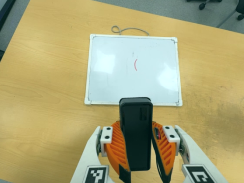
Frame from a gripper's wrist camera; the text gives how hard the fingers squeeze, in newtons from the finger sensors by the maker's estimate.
{"total": 11.6, "left": 10.0, "right": 13.2}